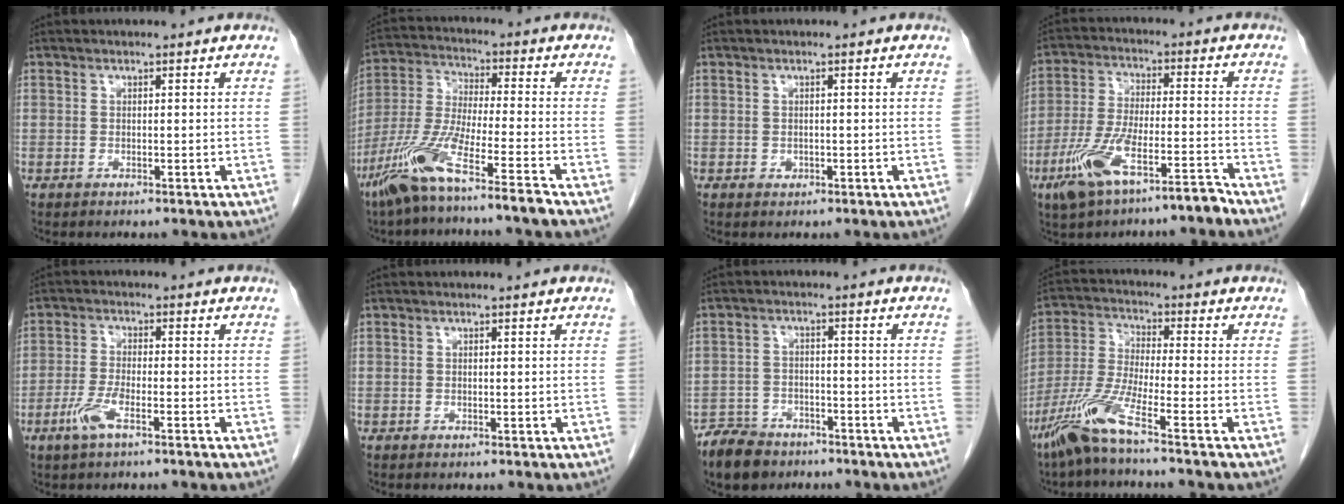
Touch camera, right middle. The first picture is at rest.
{"total": 11.4, "force": [-7.8, -0.8, 8.3], "torque": [-0.178, -0.030, -0.154]}
{"total": 0.7, "force": [-0.2, 0.6, 0.3], "torque": [-0.005, 0.002, -0.002]}
{"total": 10.6, "force": [-7.2, 2.1, 7.5], "torque": [-0.154, 0.000, -0.131]}
{"total": 4.4, "force": [-2.6, 0.7, 3.5], "torque": [-0.080, -0.004, -0.055]}
{"total": 0.0}
{"total": 6.5, "force": [-5.2, 3.5, 1.8], "torque": [-0.041, 0.000, -0.092]}
{"total": 8.6, "force": [-5.9, -0.9, 6.2], "torque": [-0.138, -0.025, -0.125]}